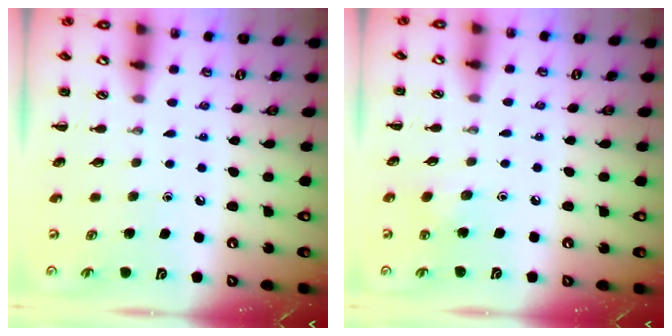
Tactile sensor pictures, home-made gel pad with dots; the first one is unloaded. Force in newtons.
{"total": 3.0, "press": 2.8, "slide": 1.0}